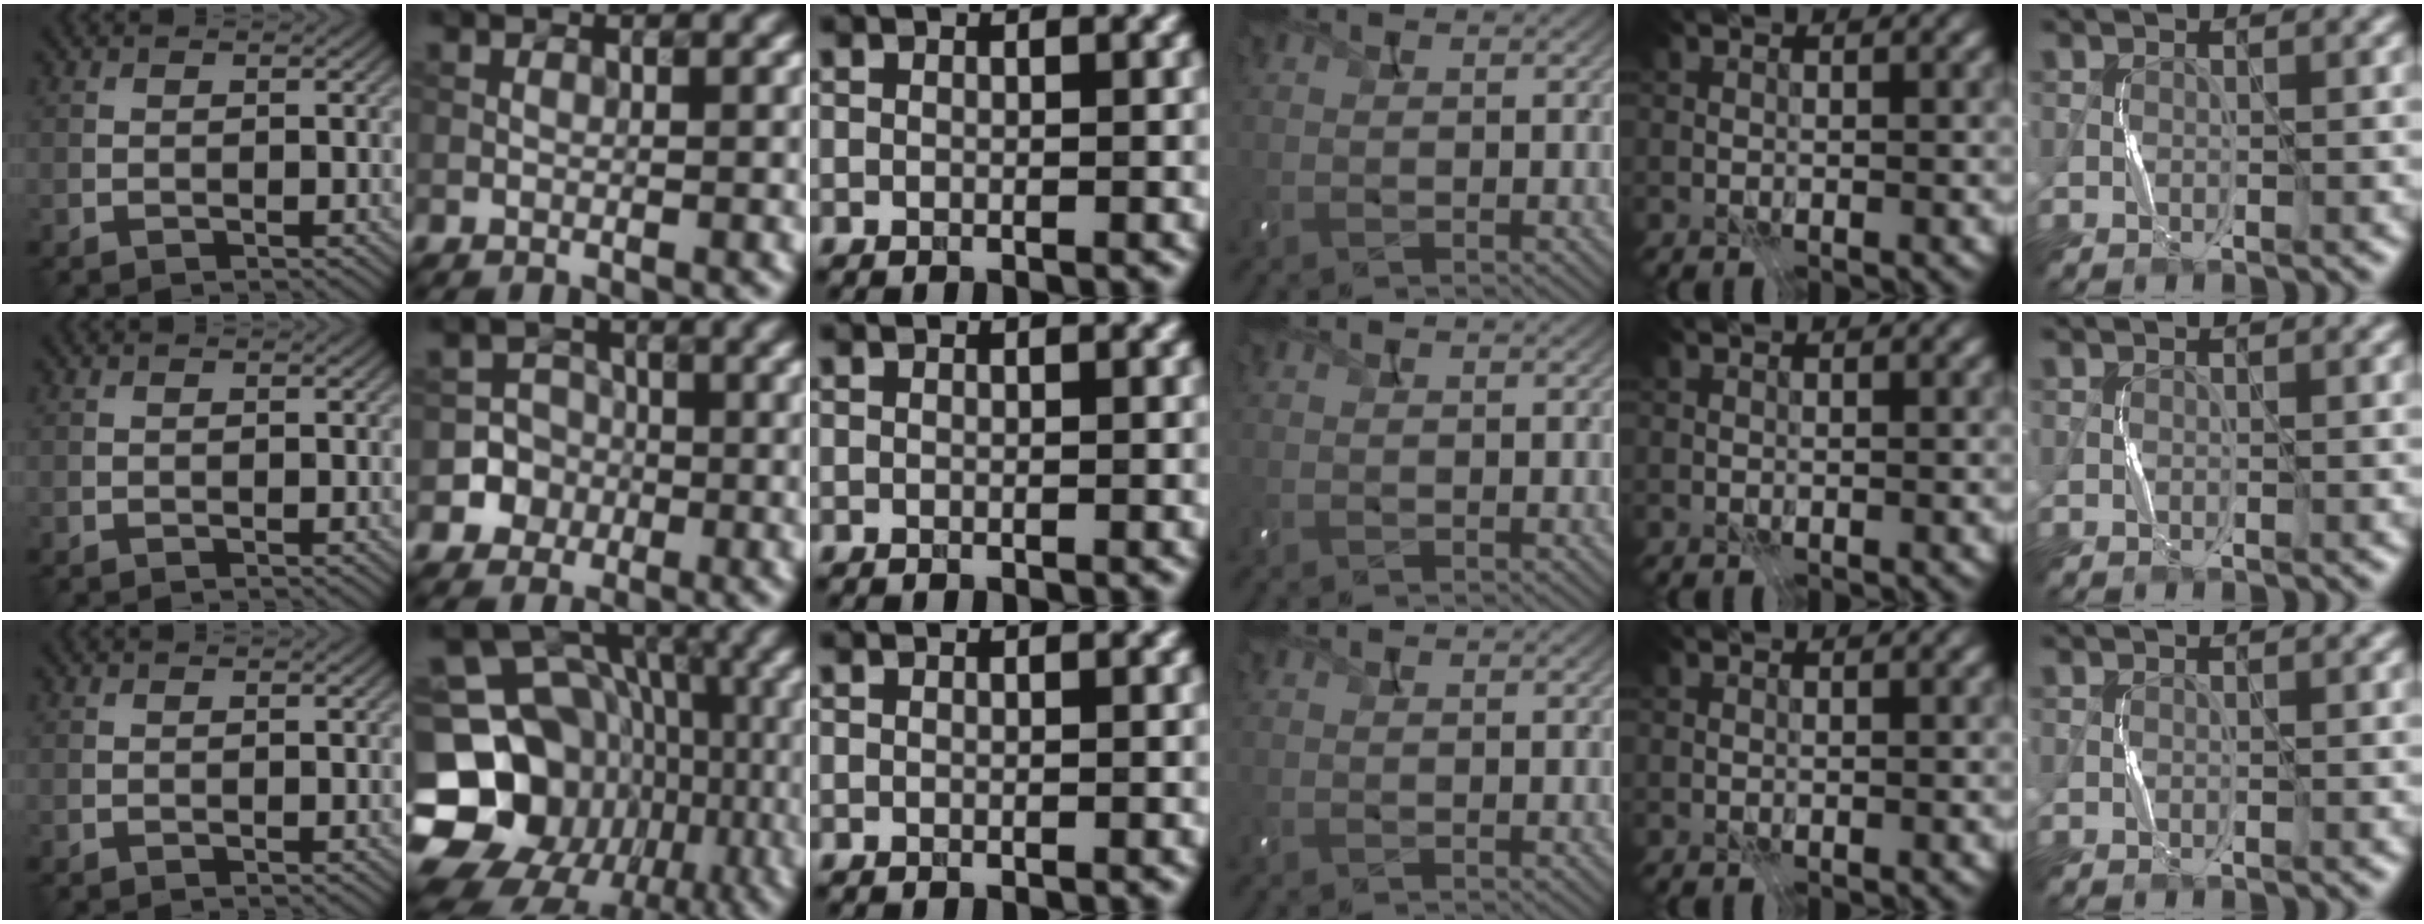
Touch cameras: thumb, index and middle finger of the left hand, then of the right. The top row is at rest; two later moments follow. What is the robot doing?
{"motion": "press", "object": "camera"}